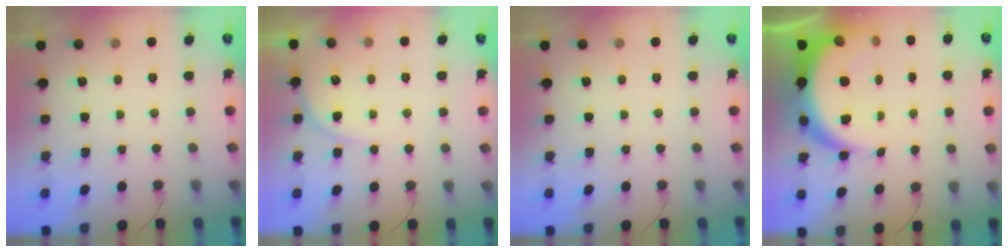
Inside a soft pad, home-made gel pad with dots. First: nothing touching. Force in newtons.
{"total": 5.8, "press": 5.8, "slide": 0.4}
{"total": 0.0}
{"total": 13.2, "press": 13.1, "slide": 1.4}